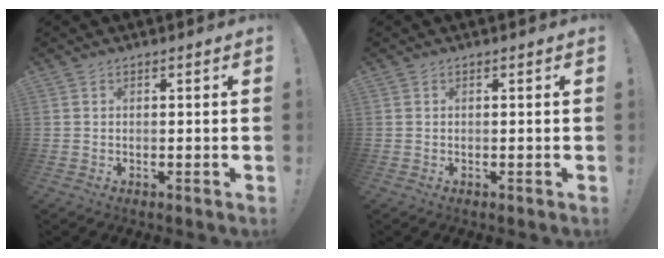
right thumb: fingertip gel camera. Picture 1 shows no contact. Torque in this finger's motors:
{"motor_torque": [-0.05, -0.01, 0.04, -0.02, 0.00]}